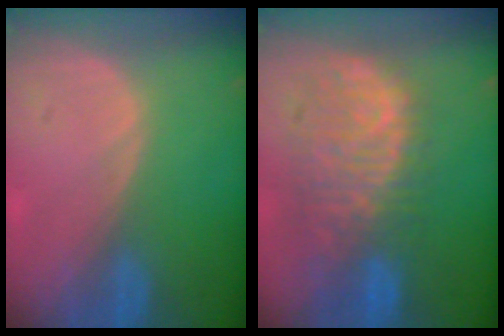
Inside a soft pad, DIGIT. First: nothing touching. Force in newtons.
{"total": 11.0, "press": 9.6, "slide": 5.5}